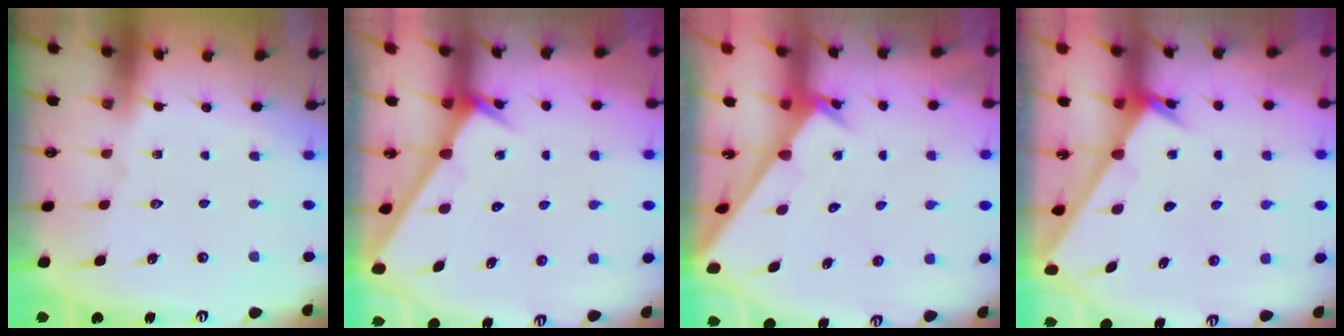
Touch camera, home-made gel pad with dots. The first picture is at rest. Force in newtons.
{"total": 2.6, "press": 2.6, "slide": 0.0}
{"total": 2.0, "press": 2.0, "slide": 0.1}
{"total": 2.5, "press": 2.5, "slide": 0.2}